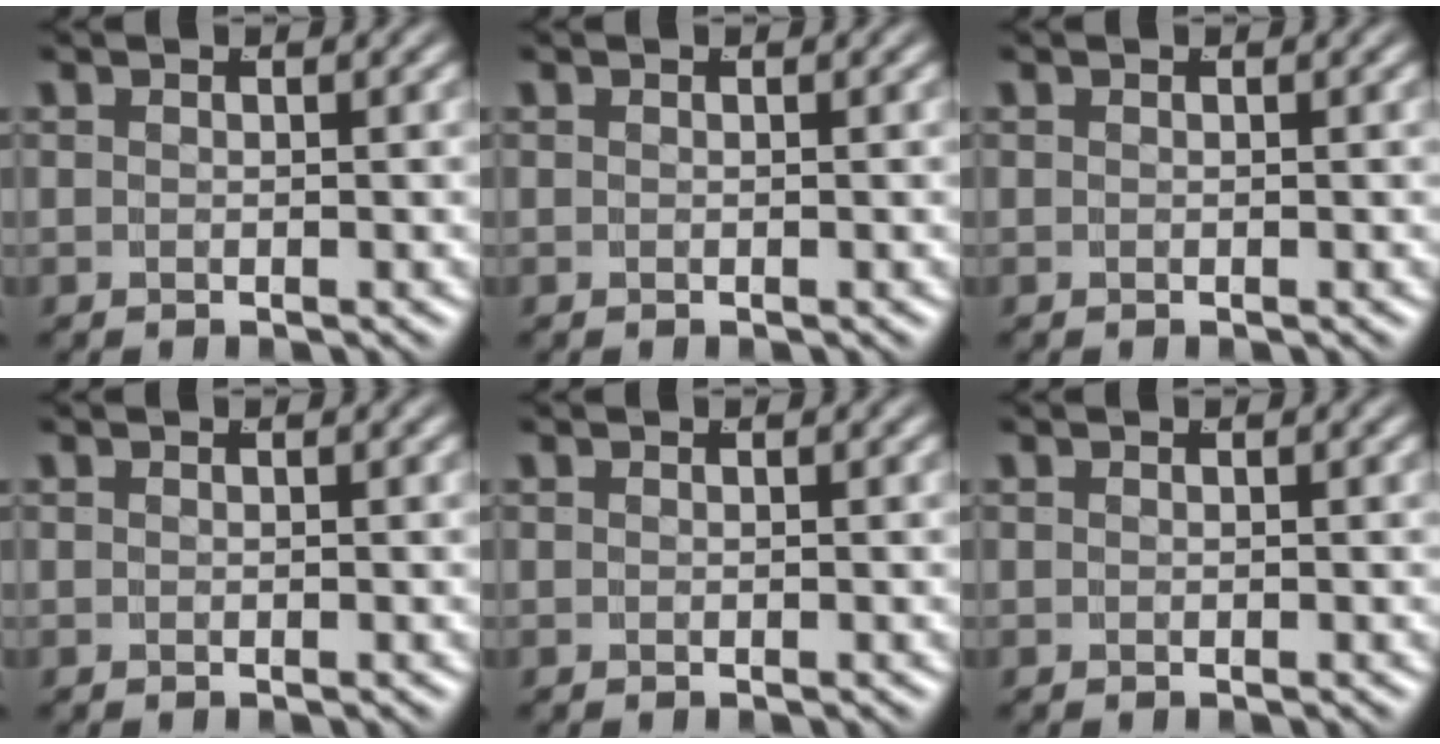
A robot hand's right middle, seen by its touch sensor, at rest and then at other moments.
{"total": 0.0}
{"total": 0.0}
{"total": 0.0}
{"total": 0.0}
{"total": 0.0}